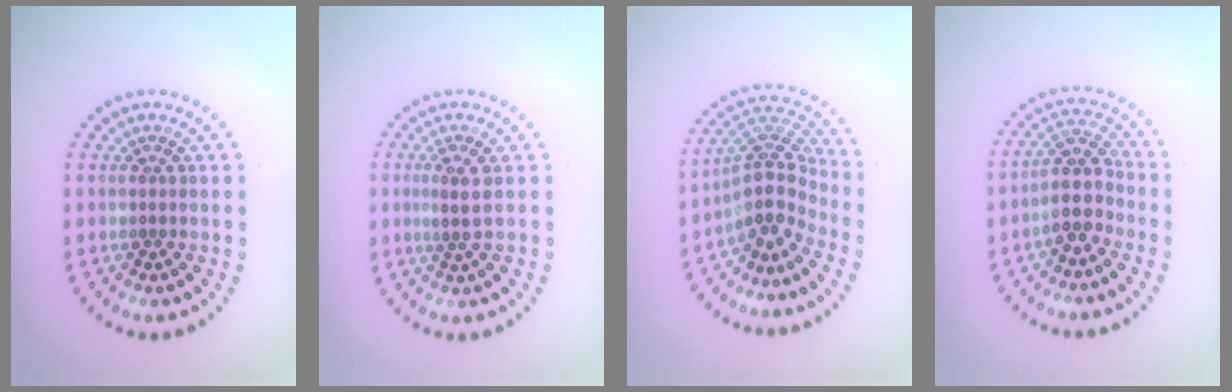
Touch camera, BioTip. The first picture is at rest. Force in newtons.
{"total": 1.8, "press": 1.5, "slide": 0.9}
{"total": 4.3, "press": 3.2, "slide": 2.9}
{"total": 3.4, "press": 2.9, "slide": 1.6}